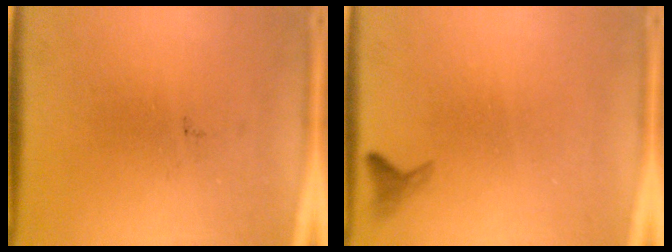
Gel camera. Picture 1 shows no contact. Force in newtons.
{"total": 1.0}